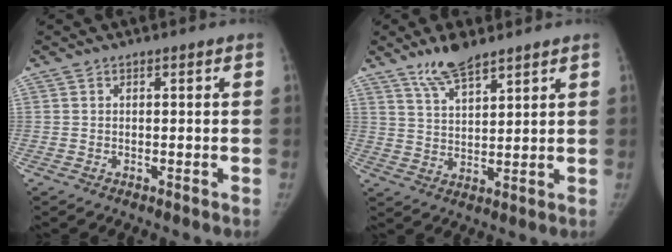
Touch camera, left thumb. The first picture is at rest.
{"total": 7.5, "force": [5.8, 2.2, 4.2], "torque": [-0.067, -0.032, 0.113]}